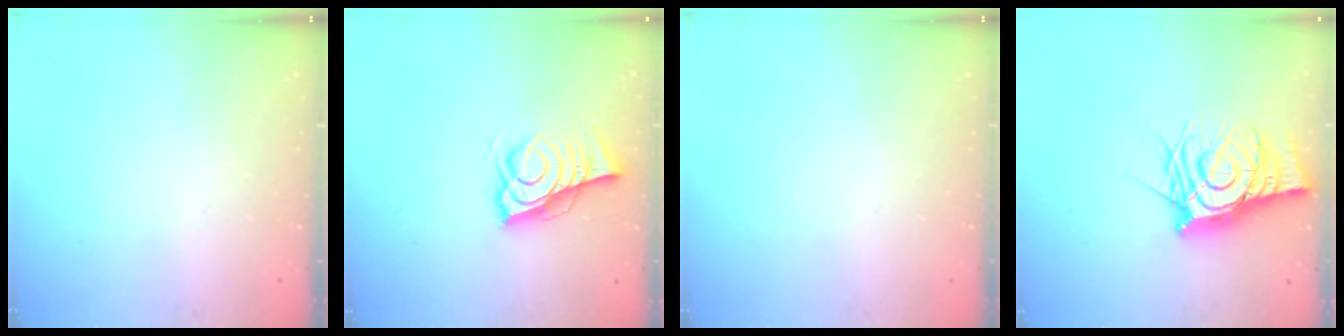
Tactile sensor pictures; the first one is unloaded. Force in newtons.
{"total": 9.1, "press": 8.9, "slide": 2.2}
{"total": 0.0}
{"total": 12.2, "press": 12.2, "slide": 1.2}